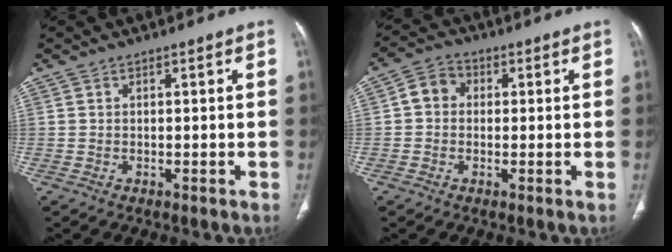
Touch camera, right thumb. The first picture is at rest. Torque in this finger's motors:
{"motor_torque": [0.02, 0.01, 0.46, -0.19, 0.01]}